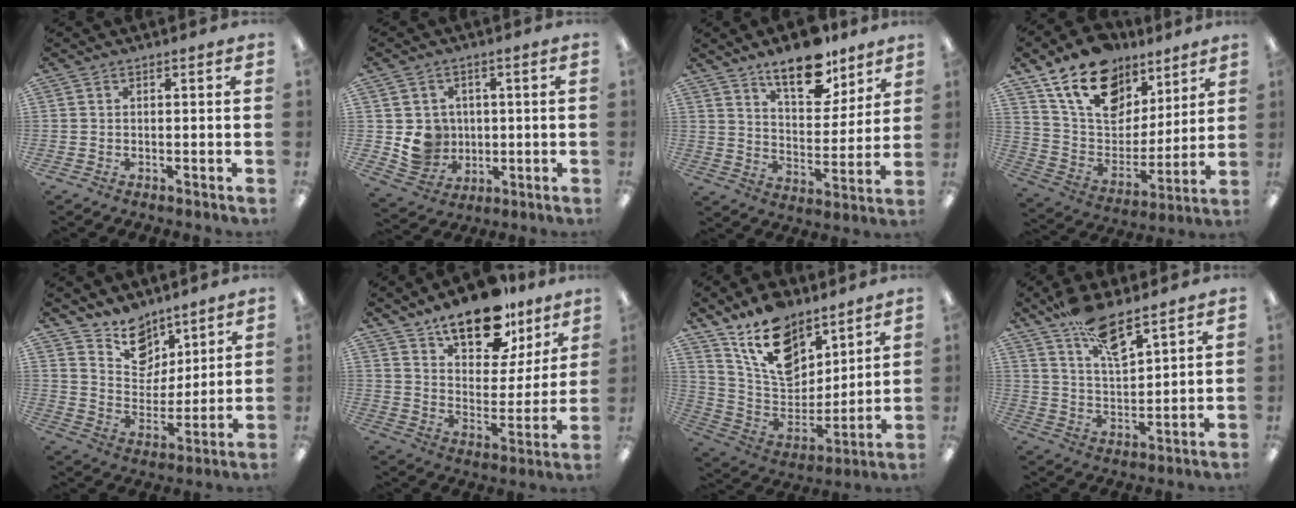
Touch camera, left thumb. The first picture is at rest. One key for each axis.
{"total": 7.9, "fx": 0.3, "fy": 7.7, "fz": 1.8, "tx": -0.037, "ty": 0.007, "tz": 0.018}
{"total": 17.8, "fx": 12.8, "fy": 7.7, "fz": 9.7, "tx": -0.150, "ty": -0.074, "tz": 0.220}
{"total": 18.6, "fx": 12.3, "fy": 11.4, "fz": 8.2, "tx": -0.155, "ty": -0.062, "tz": 0.226}
{"total": 11.3, "fx": 8.7, "fy": 6.9, "fz": 2.1, "tx": -0.039, "ty": -0.065, "tz": 0.167}
{"total": 18.0, "fx": 13.2, "fy": 8.2, "fz": 9.1, "tx": -0.138, "ty": -0.079, "tz": 0.229}
{"total": 16.8, "fx": 12.0, "fy": 9.1, "fz": 7.3, "tx": -0.143, "ty": -0.070, "tz": 0.224}
{"total": 12.2, "fx": 9.0, "fy": 4.1, "fz": 7.2, "tx": -0.120, "ty": -0.049, "tz": 0.159}